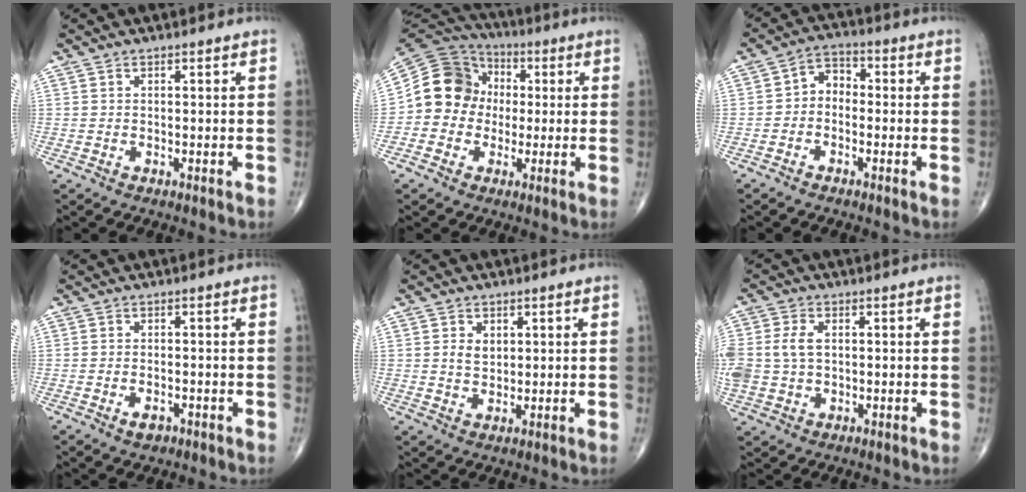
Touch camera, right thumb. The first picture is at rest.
{"total": 12.8, "force": [-0.1, 11.7, 5.2], "torque": [-0.070, 0.030, -0.012]}
{"total": 4.8, "force": [-0.9, 3.7, 2.9], "torque": [-0.028, 0.025, -0.033]}
{"total": 2.3, "force": [-1.3, 1.3, 1.4], "torque": [-0.021, 0.004, -0.019]}
{"total": 3.4, "force": [0.9, 2.5, 2.1], "torque": [-0.024, -0.005, 0.019]}
{"total": 8.0, "force": [0.6, 5.7, 5.7], "torque": [-0.134, 0.009, 0.016]}